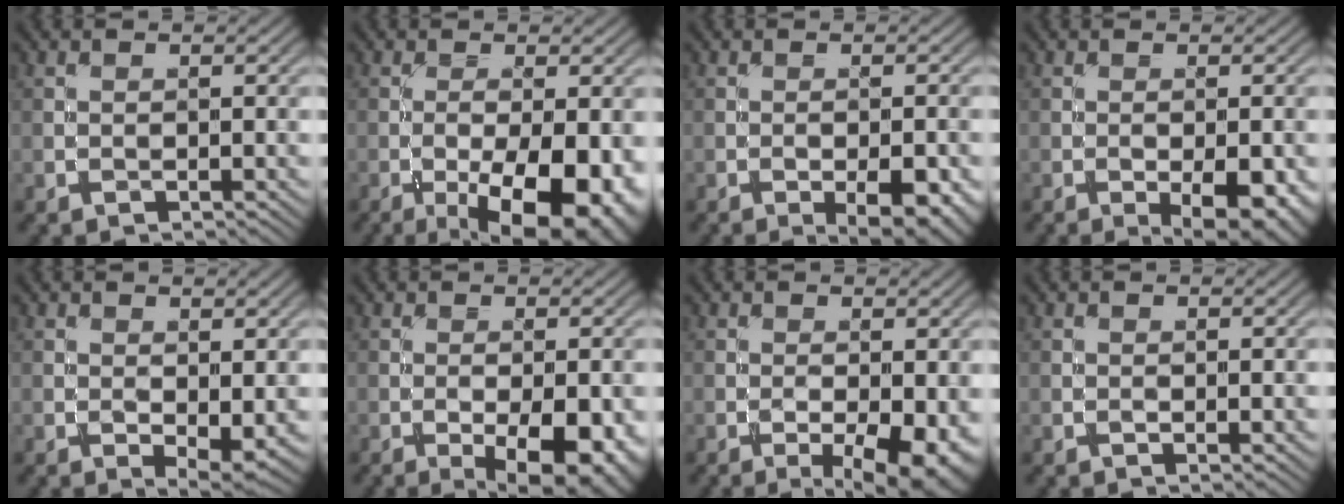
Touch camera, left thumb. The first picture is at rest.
{"total": 12.5, "force": [-4.9, 4.7, 10.5], "torque": [-0.150, -0.011, -0.064]}
{"total": 6.7, "force": [-2.8, 2.6, 5.5], "torque": [-0.074, 0.004, -0.028]}
{"total": 7.3, "force": [-2.8, 3.0, 6.1], "torque": [-0.083, 0.001, -0.025]}
{"total": 3.2, "force": [-0.3, 1.5, 2.8], "torque": [-0.045, -0.010, 0.001]}
{"total": 9.1, "force": [-3.2, 3.5, 7.7], "torque": [-0.109, -0.010, -0.035]}
{"total": 7.0, "force": [-2.3, 2.6, 6.0], "torque": [-0.091, -0.015, -0.024]}
{"total": 0.8, "force": [0.0, 0.3, 0.8], "torque": [-0.011, 0.000, -0.001]}